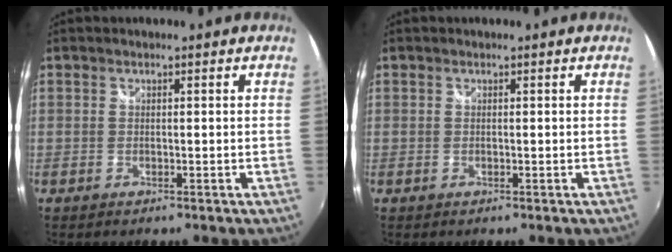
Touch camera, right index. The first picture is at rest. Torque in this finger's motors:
{"motor_torque": [0.03, 0.03, -0.01, 0.01]}